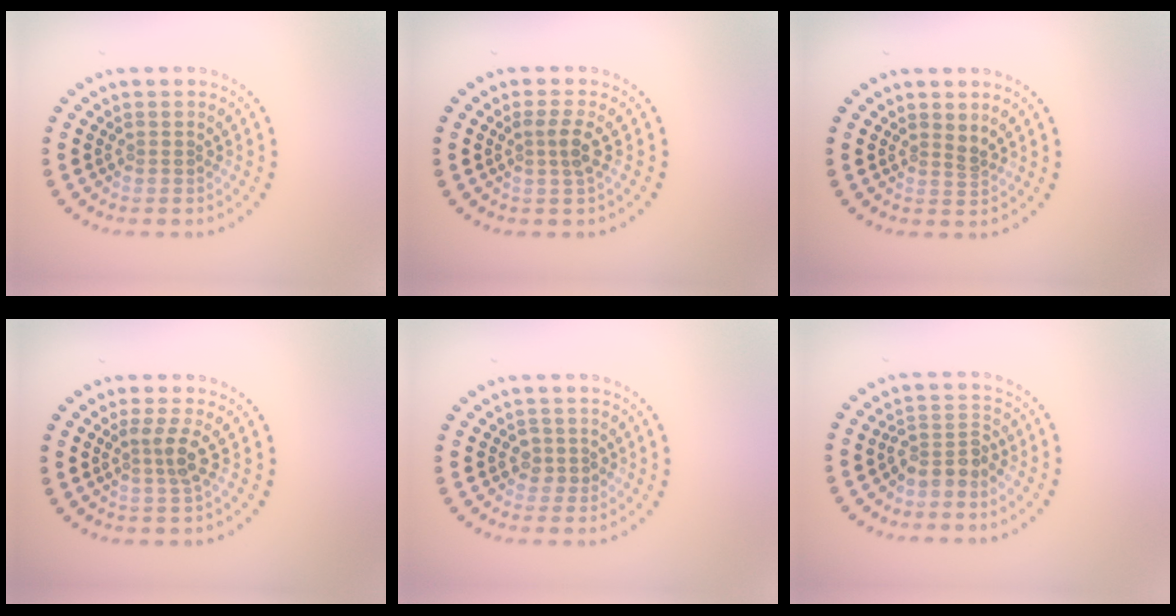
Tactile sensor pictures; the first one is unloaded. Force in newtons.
{"total": 1.9, "press": 1.5, "slide": 1.1}
{"total": 0.9, "press": 0.5, "slide": 0.8}
{"total": 2.2, "press": 1.8, "slide": 1.4}
{"total": 1.4, "press": 1.2, "slide": 0.7}
{"total": 2.6, "press": 1.9, "slide": 1.8}